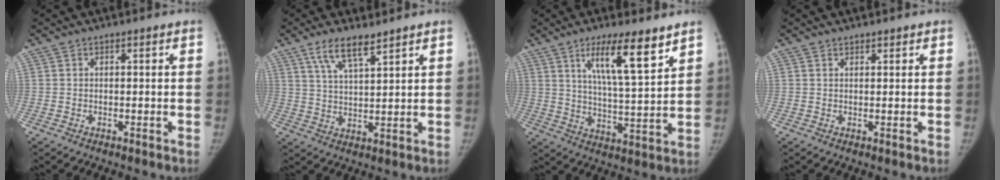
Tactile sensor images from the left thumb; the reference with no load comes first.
{"total": 7.1, "force": [5.0, 1.8, 4.7], "torque": [-0.084, -0.024, 0.099]}
{"total": 12.4, "force": [7.6, 2.3, 9.6], "torque": [-0.149, -0.046, 0.131]}
{"total": 1.0, "force": [0.9, 0.4, 0.2], "torque": [0.002, -0.006, 0.013]}